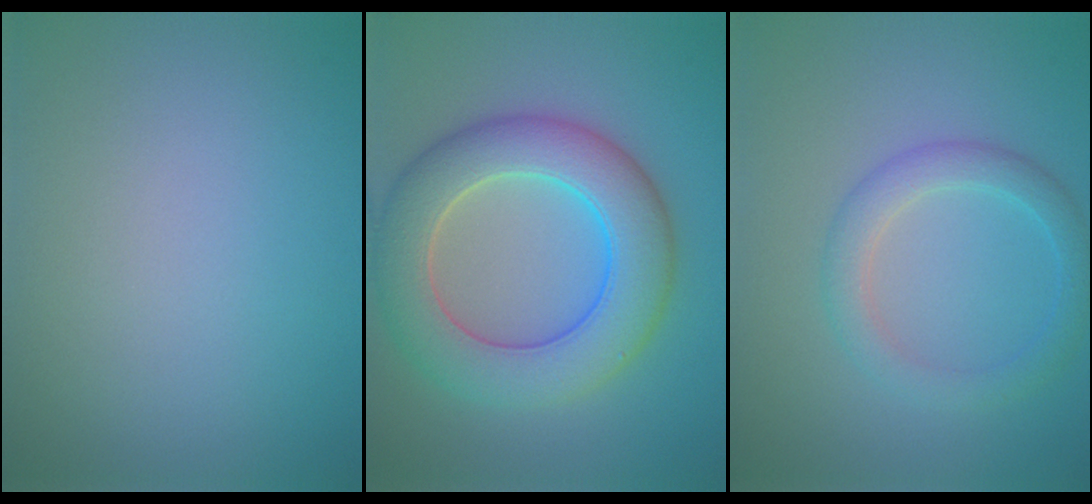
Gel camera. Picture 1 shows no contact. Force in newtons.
{"total": 8.4, "press": 8.4, "slide": 0.3}
{"total": 3.0, "press": 3.0, "slide": 0.1}